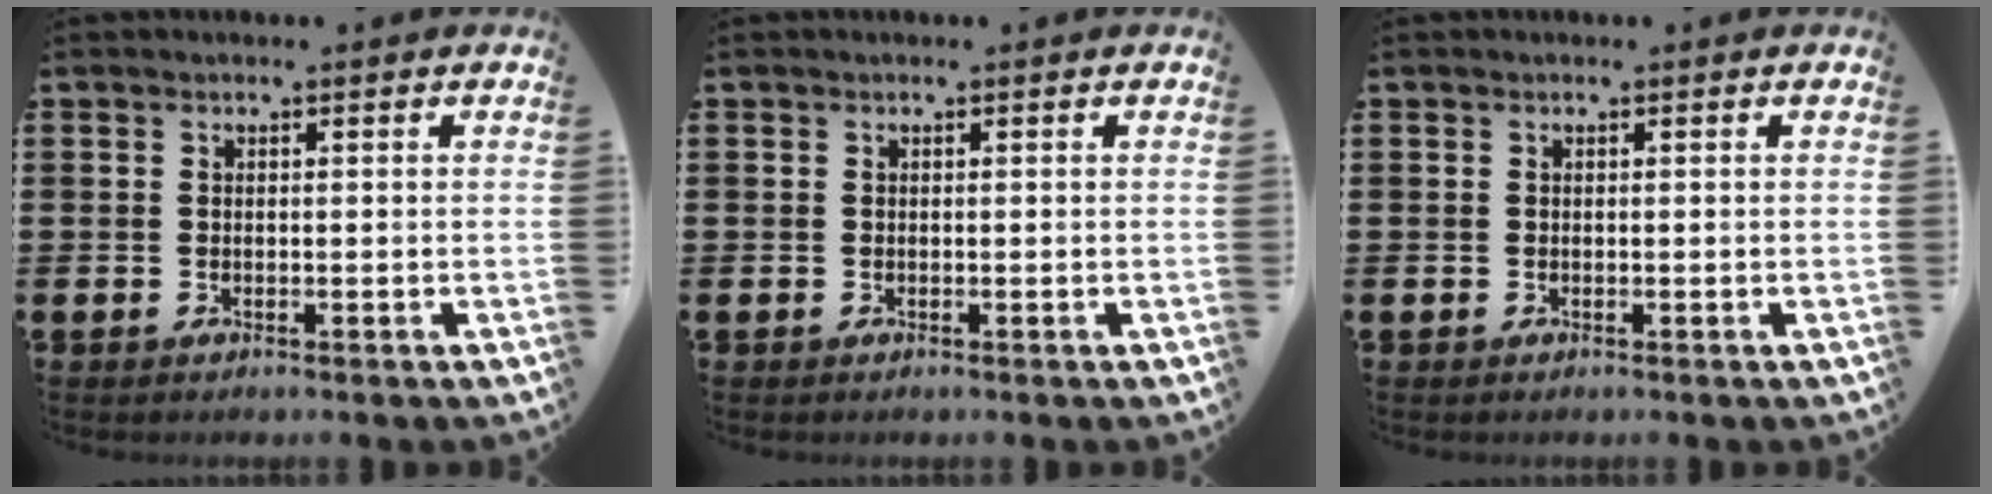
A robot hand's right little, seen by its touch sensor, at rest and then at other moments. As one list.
[{"total": 0.0}, {"total": 0.0}]